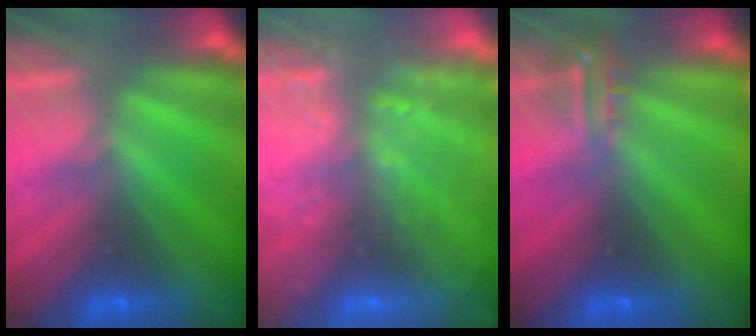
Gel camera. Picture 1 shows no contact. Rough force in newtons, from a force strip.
{"total": 5.8}
{"total": 4.5}